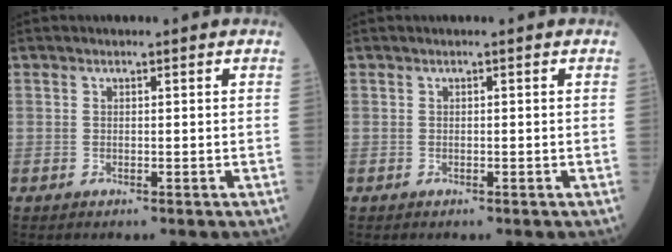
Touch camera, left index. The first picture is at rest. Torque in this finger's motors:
{"motor_torque": [-0.02, 0.02, 0.00, 0.00]}